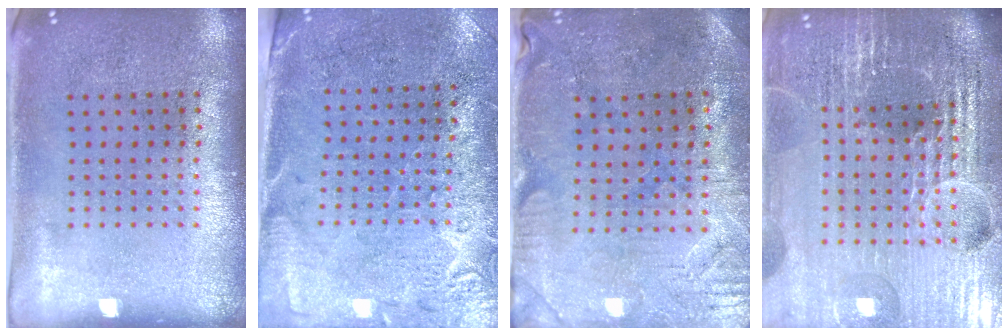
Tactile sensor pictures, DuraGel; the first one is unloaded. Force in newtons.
{"total": 2.8, "press": 2.5, "slide": 1.3}
{"total": 0.8, "press": 0.6, "slide": 0.5}
{"total": 6.7, "press": 5.8, "slide": 3.4}